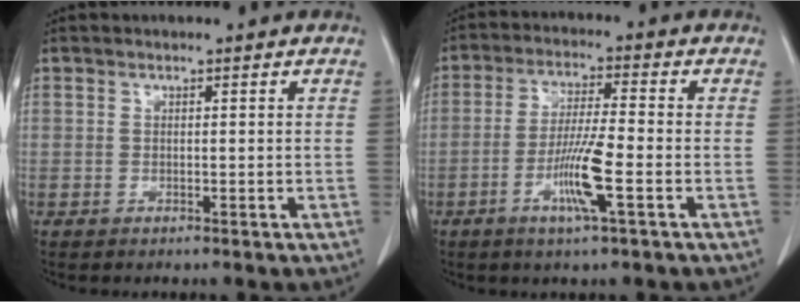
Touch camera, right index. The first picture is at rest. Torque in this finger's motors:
{"motor_torque": [0.18, 0.08, 0.13, 0.11]}